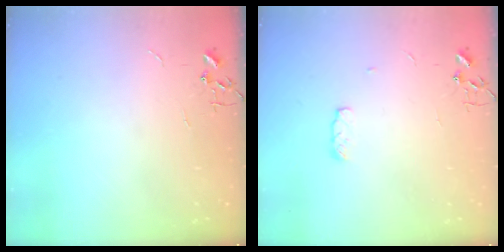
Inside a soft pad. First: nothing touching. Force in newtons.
{"total": 5.2, "press": 5.2, "slide": 0.8}